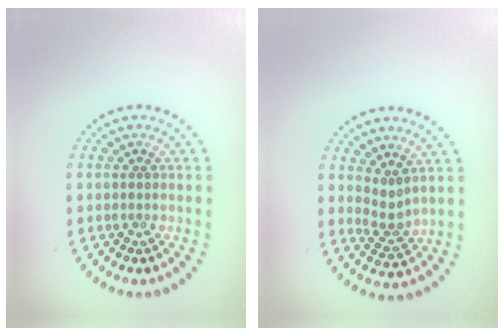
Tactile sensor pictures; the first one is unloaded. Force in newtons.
{"total": 2.0, "press": 1.4, "slide": 1.5}